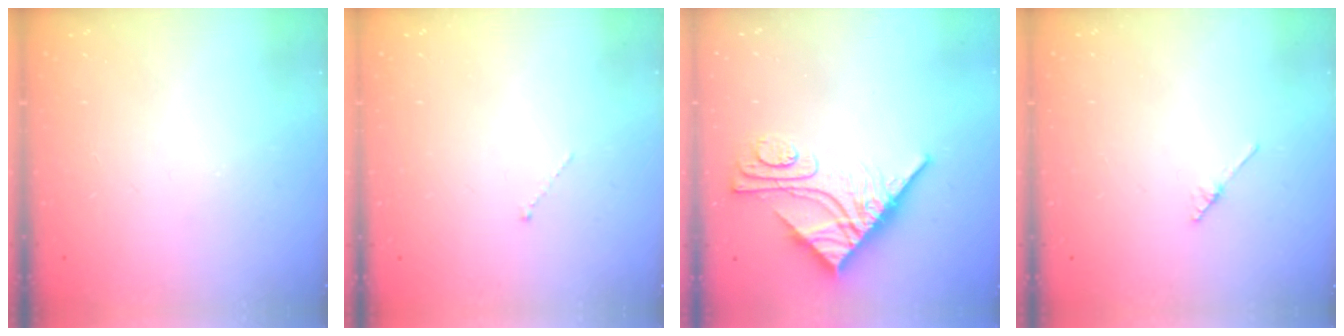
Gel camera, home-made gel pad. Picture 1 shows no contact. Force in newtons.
{"total": 0.0}
{"total": 10.9, "press": 10.8, "slide": 1.0}
{"total": 2.1, "press": 2.1, "slide": 0.1}